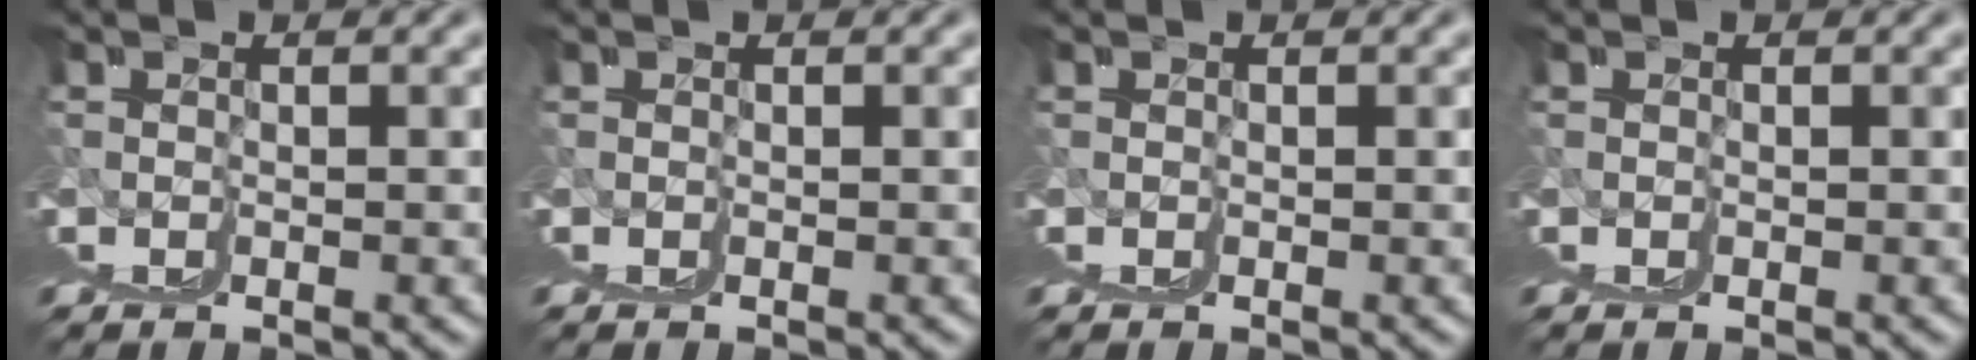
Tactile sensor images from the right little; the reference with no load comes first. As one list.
[{"total": 0.0}, {"total": 0.0}, {"total": 0.0}]